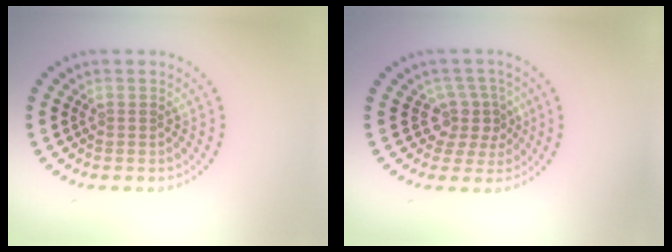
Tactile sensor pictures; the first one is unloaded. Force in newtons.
{"total": 3.0, "press": 2.3, "slide": 1.9}